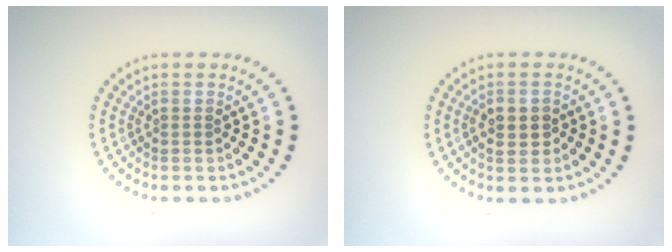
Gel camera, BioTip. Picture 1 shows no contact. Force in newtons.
{"total": 2.5, "press": 2.5, "slide": 0.2}